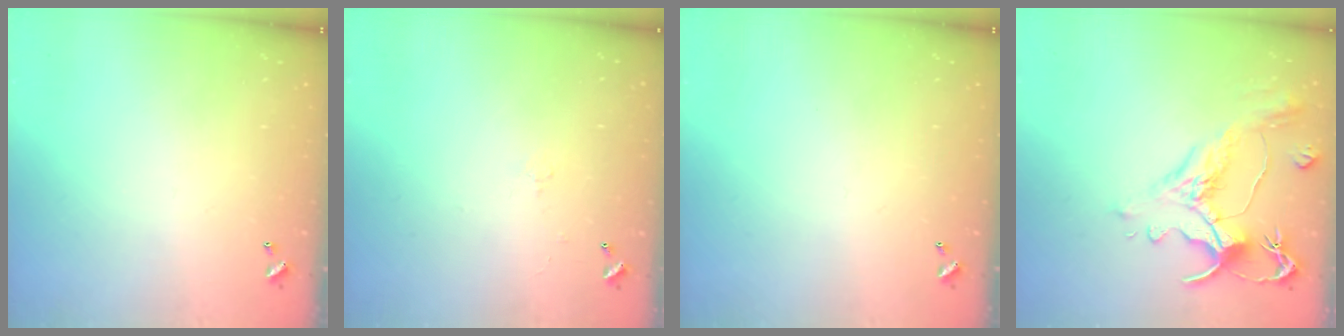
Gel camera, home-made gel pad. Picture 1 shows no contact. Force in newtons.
{"total": 0.7, "press": 0.2, "slide": 0.6}
{"total": 0.0}
{"total": 1.6, "press": 0.4, "slide": 1.6}